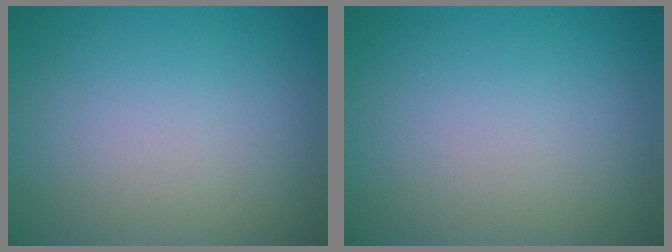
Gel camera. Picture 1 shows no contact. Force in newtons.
{"total": 0.0}